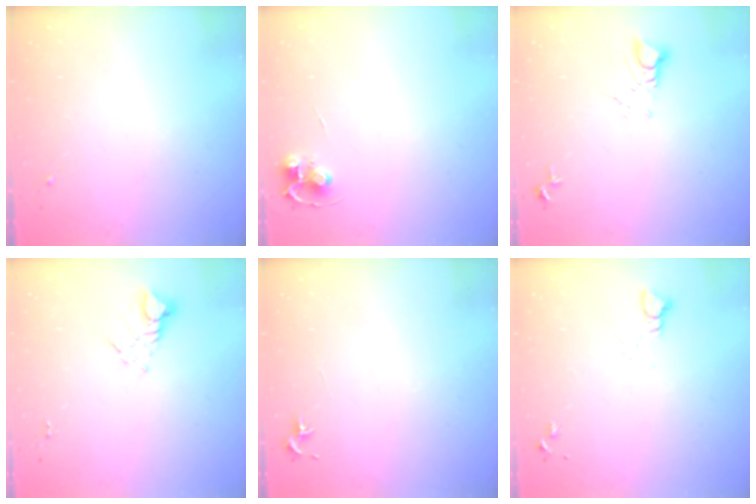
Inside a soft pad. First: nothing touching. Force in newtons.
{"total": 4.7, "press": 4.7, "slide": 0.4}
{"total": 4.0, "press": 4.0, "slide": 0.3}
{"total": 3.7, "press": 3.7, "slide": 0.2}
{"total": 0.8, "press": 0.7, "slide": 0.3}
{"total": 2.2, "press": 2.2, "slide": 0.2}